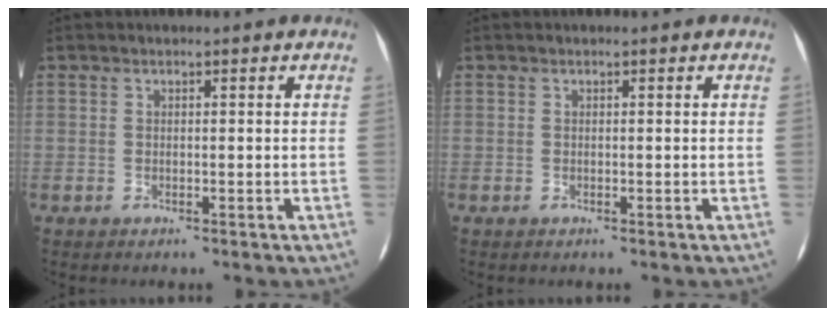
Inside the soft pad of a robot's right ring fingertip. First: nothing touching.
{"total": 0.0}